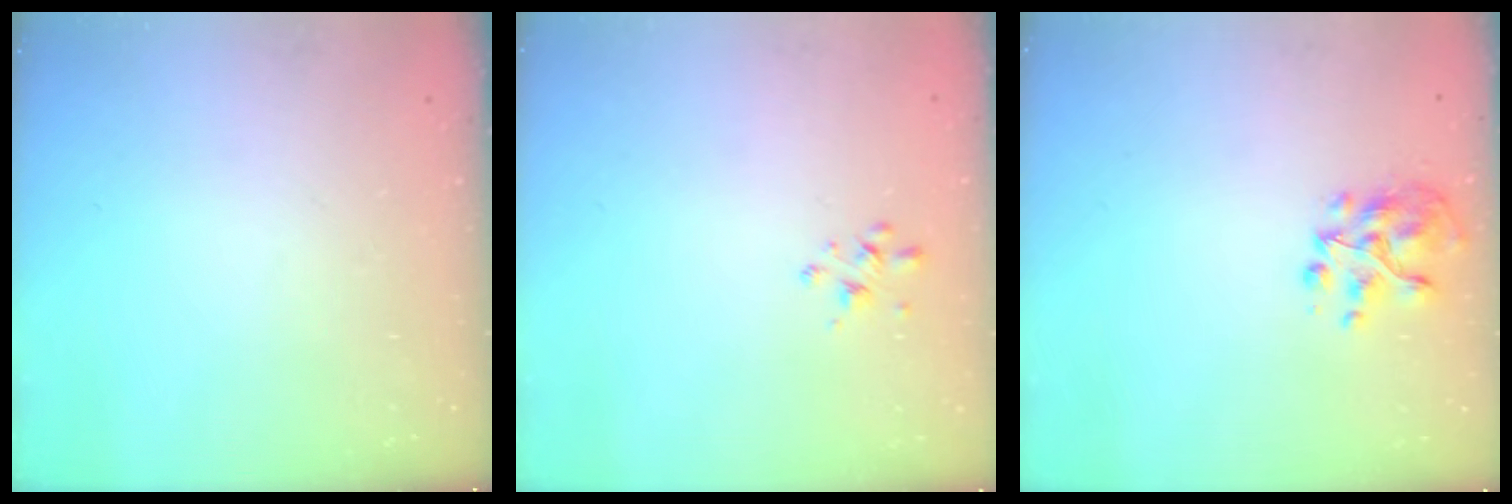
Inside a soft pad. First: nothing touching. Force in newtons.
{"total": 2.0, "press": 2.0, "slide": 0.4}
{"total": 6.9, "press": 6.8, "slide": 0.9}